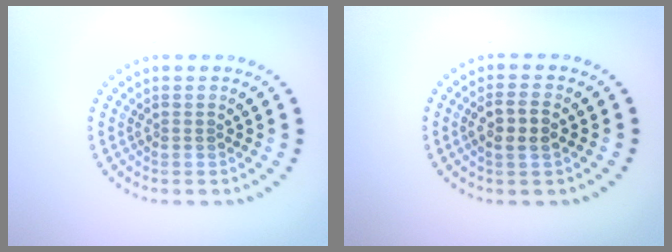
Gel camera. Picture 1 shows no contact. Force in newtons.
{"total": 2.6, "press": 2.5, "slide": 0.9}